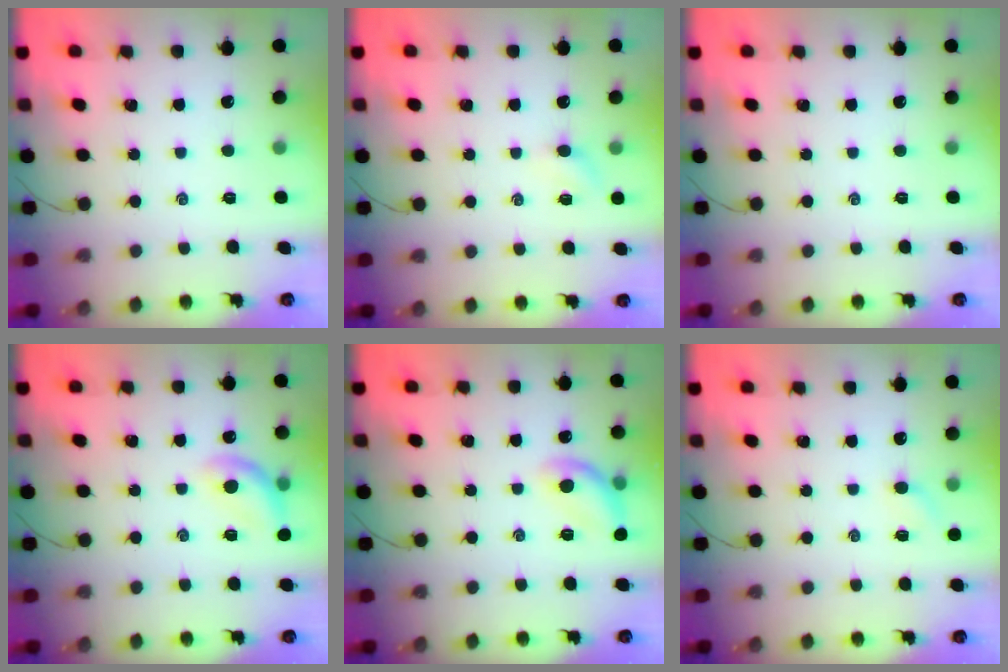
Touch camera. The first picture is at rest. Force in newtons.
{"total": 2.3, "press": 2.2, "slide": 0.8}
{"total": 0.0}
{"total": 11.4, "press": 11.2, "slide": 2.4}
{"total": 11.3, "press": 11.2, "slide": 1.6}
{"total": 3.2, "press": 3.0, "slide": 1.1}